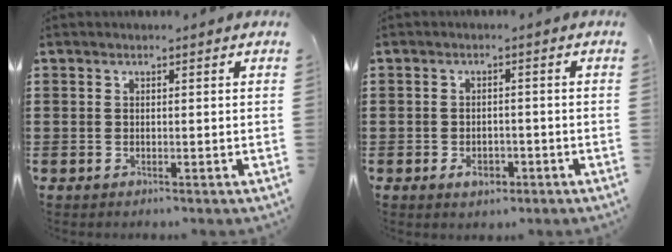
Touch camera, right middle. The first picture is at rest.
{"total": 2.7, "force": [-1.4, 1.5, 1.7], "torque": [-0.032, 0.002, -0.027]}